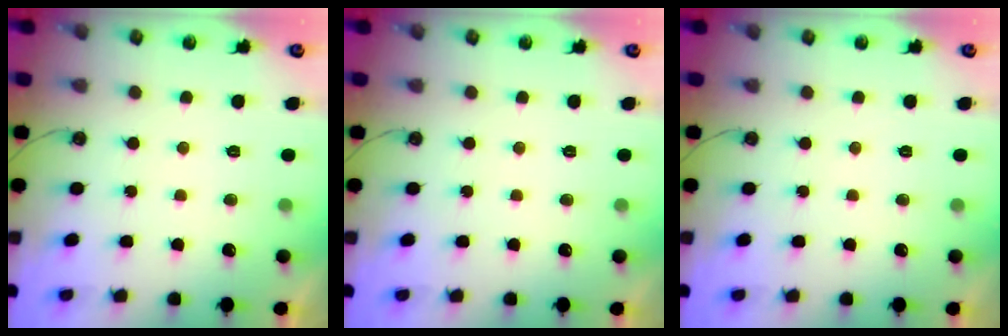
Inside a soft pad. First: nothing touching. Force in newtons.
{"total": 0.0}
{"total": 0.0}